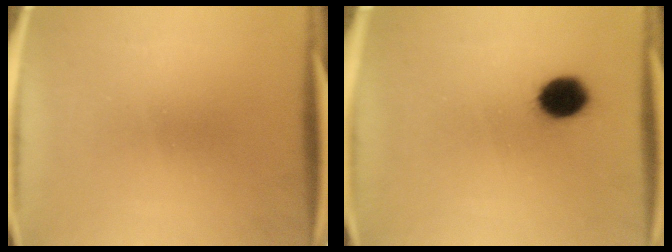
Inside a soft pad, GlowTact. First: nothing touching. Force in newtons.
{"total": 8.3}